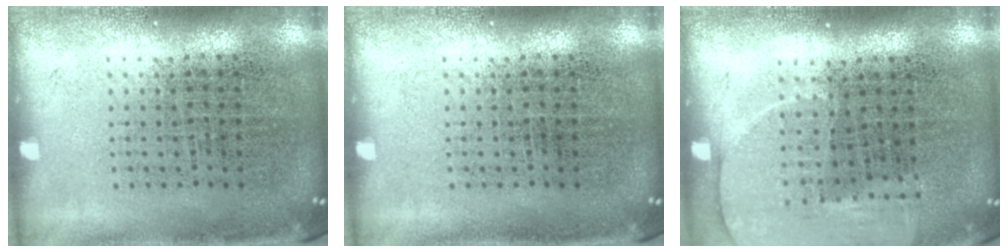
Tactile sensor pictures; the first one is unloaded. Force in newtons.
{"total": 0.0}
{"total": 1.3, "press": 1.2, "slide": 0.4}